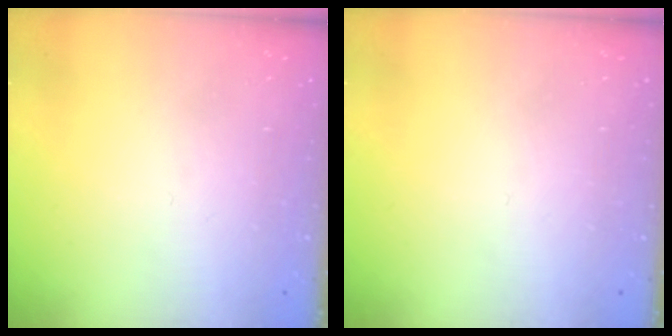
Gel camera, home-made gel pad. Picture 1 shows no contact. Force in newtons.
{"total": 0.0}